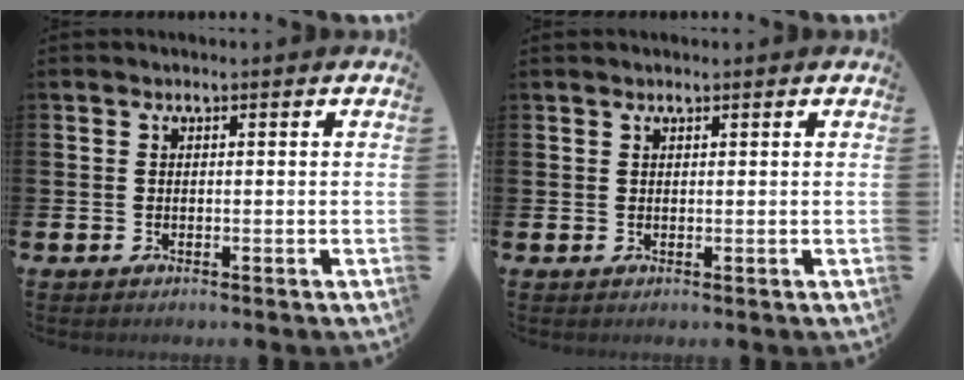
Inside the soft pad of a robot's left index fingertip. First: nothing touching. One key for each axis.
{"total": 0.8, "fx": 0.7, "fy": 0.1, "fz": 0.3, "tx": 0.007, "ty": -0.004, "tz": 0.011}